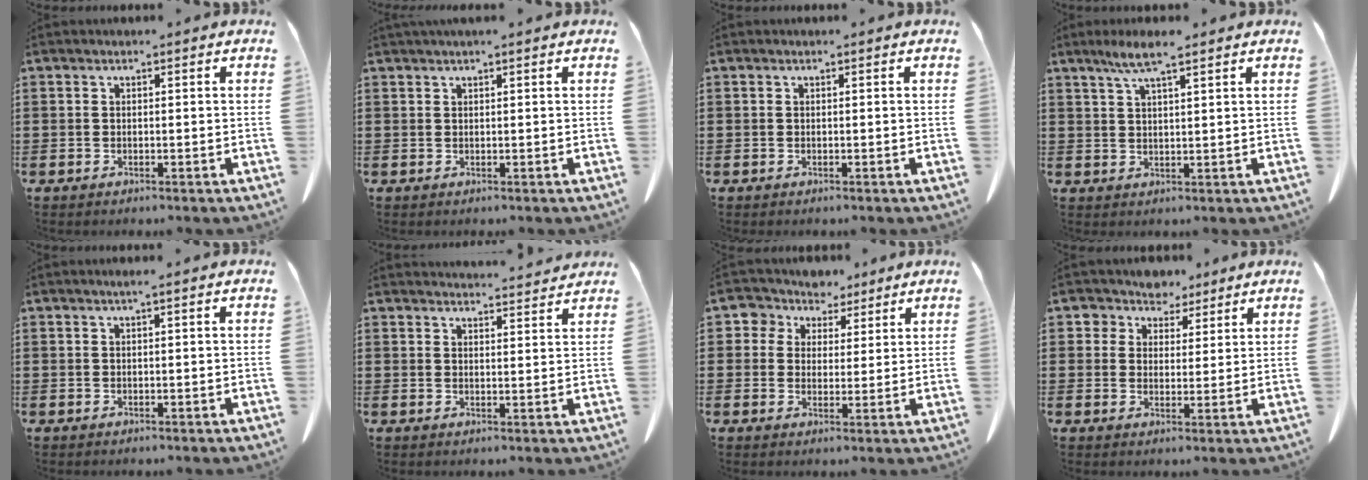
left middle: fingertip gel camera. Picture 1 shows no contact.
{"total": 0.9, "force": [0.7, 0.0, 0.5], "torque": [-0.011, -0.001, 0.013]}
{"total": 0.0}
{"total": 4.9, "force": [3.3, 0.4, 3.6], "torque": [-0.076, 0.004, 0.057]}
{"total": 0.8, "force": [0.3, -0.1, 0.7], "torque": [-0.012, -0.002, 0.005]}
{"total": 3.4, "force": [3.4, -0.1, 0.2], "torque": [-0.005, -0.015, 0.061]}
{"total": 5.0, "force": [3.4, 3.7, 0.2], "torque": [-0.027, -0.008, 0.058]}
{"total": 4.5, "force": [3.5, 2.8, 0.2], "torque": [-0.018, -0.002, 0.063]}